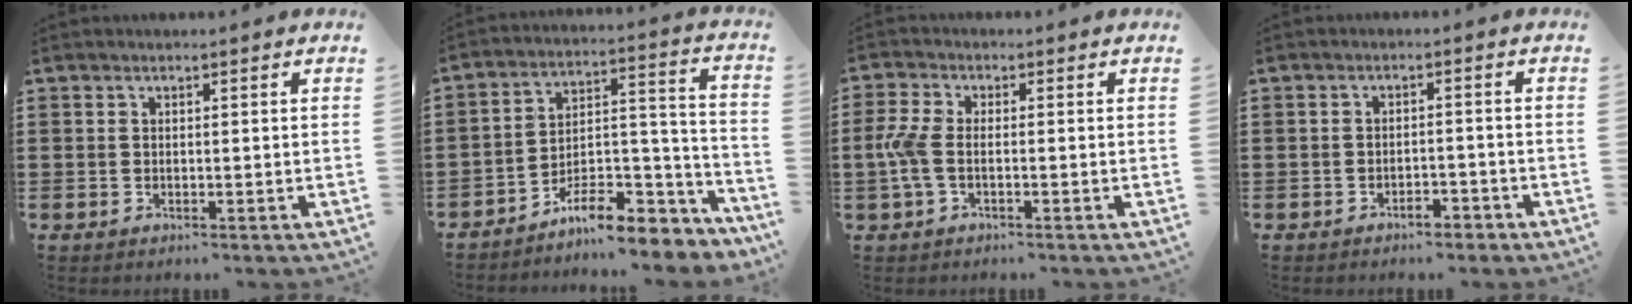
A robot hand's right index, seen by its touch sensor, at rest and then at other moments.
{"total": 8.8, "force": [-7.6, 2.5, 3.6], "torque": [-0.045, 0.022, -0.139]}
{"total": 4.4, "force": [-0.9, 2.0, 3.8], "torque": [-0.103, -0.007, -0.026]}
{"total": 2.4, "force": [-2.2, 0.5, 0.7], "torque": [-0.019, -0.001, -0.044]}